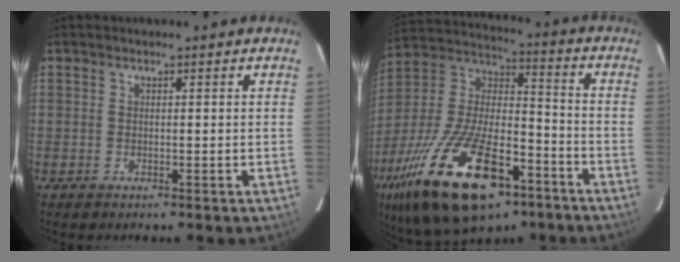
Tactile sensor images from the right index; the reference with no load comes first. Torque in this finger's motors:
{"motor_torque": [1.97, -0.17, 0.77, 0.17]}